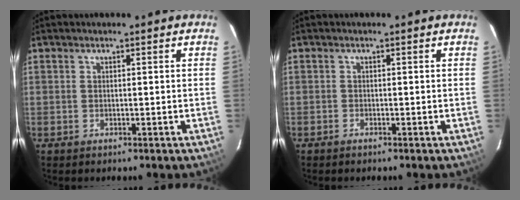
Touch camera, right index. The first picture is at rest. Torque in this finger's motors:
{"motor_torque": [0.05, -0.06, 0.04, 0.00]}